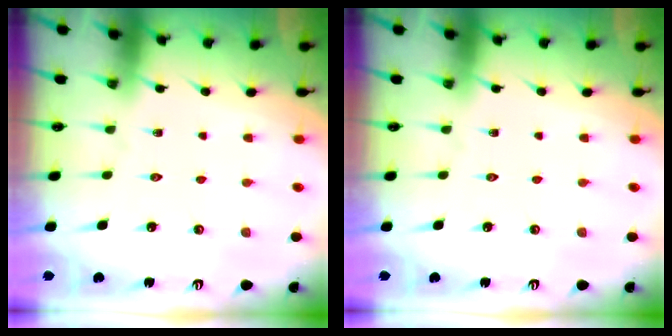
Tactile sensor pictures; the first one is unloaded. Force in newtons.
{"total": 0.0}